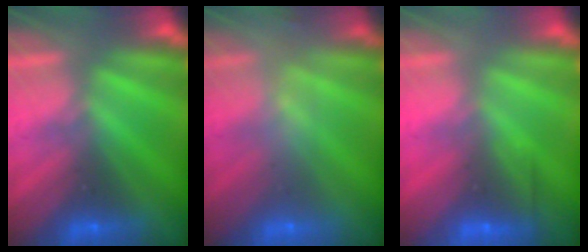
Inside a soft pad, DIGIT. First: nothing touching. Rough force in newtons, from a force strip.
{"total": 2.3}
{"total": 2.5}